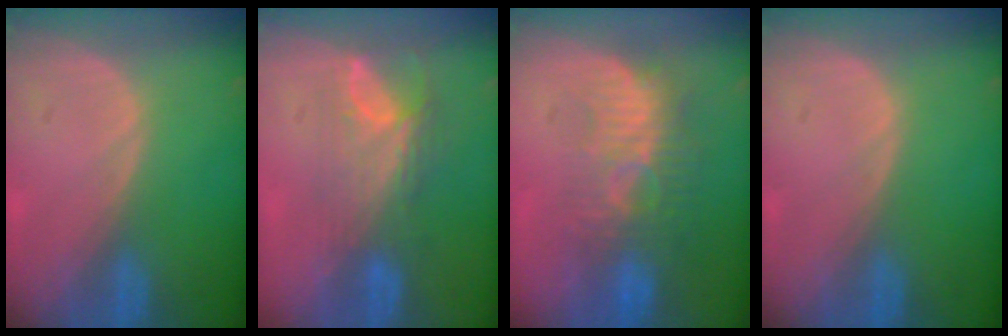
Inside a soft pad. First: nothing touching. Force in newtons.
{"total": 7.9, "press": 6.6, "slide": 4.4}
{"total": 9.1, "press": 8.3, "slide": 3.8}
{"total": 0.0}